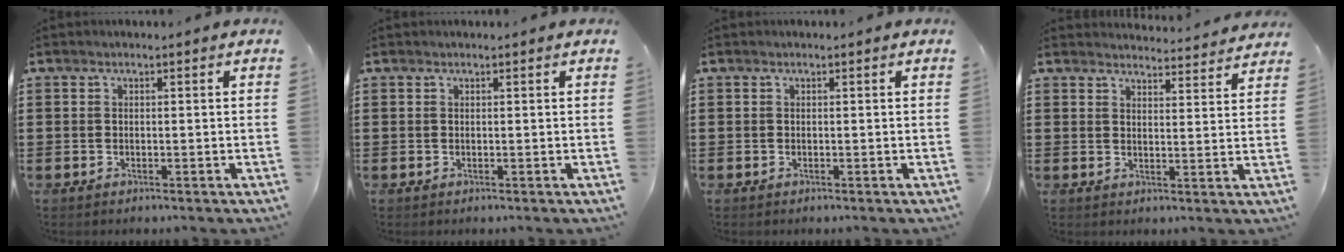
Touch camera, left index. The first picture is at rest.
{"total": 0.0}
{"total": 0.0}
{"total": 3.7, "force": [3.7, -0.1, 0.2], "torque": [-0.007, -0.026, 0.064]}